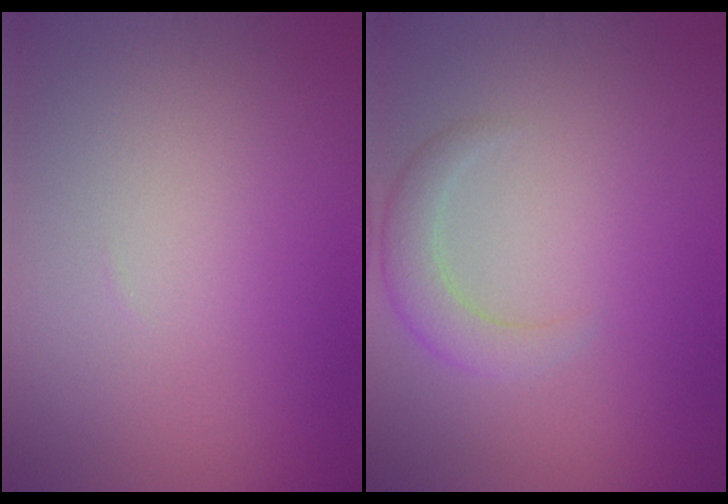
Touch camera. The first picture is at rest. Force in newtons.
{"total": 2.6, "press": 2.6, "slide": 0.1}